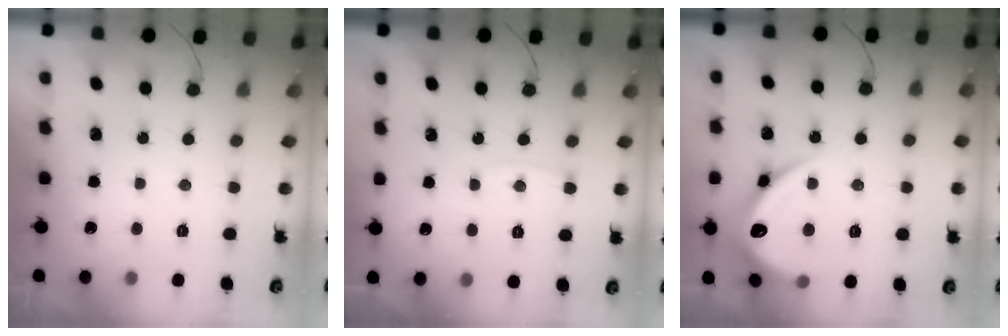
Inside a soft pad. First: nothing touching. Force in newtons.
{"total": 3.0, "press": 3.0, "slide": 0.4}
{"total": 15.0, "press": 15.0, "slide": 0.3}